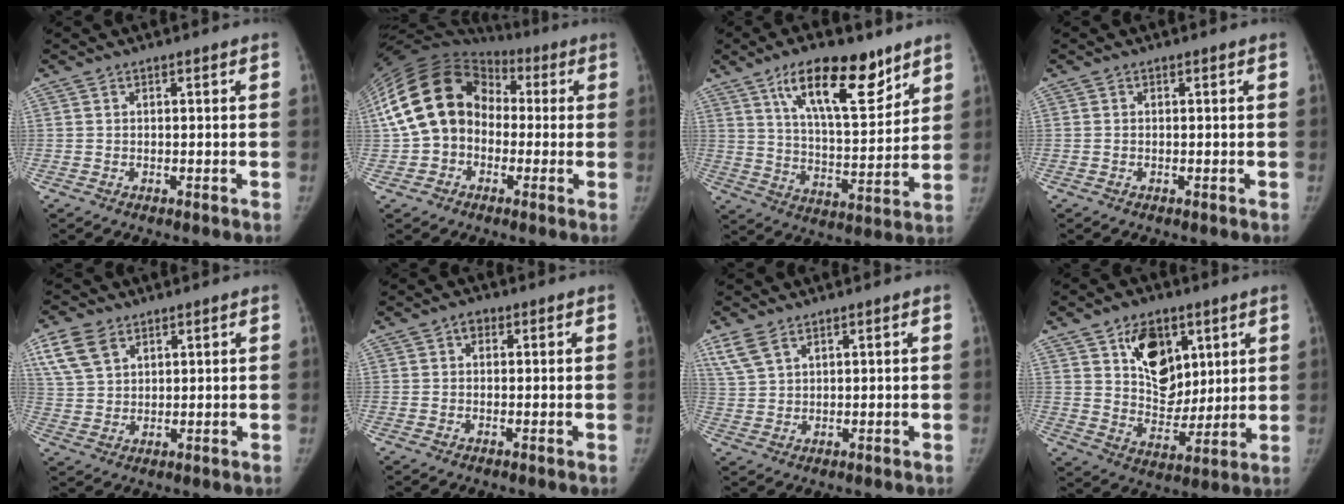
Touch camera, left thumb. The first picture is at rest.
{"total": 19.4, "force": [0.3, 15.4, 11.8], "torque": [-0.232, 0.048, -0.001]}
{"total": 15.6, "force": [10.0, 5.5, 10.6], "torque": [-0.141, -0.060, 0.174]}
{"total": 0.0}
{"total": 8.5, "force": [4.7, 5.2, 4.7], "torque": [-0.090, -0.005, 0.099]}
{"total": 1.6, "force": [0.6, 1.2, 0.8], "torque": [-0.002, 0.002, 0.004]}
{"total": 5.2, "force": [3.5, 2.3, 3.0], "torque": [-0.065, -0.002, 0.083]}
{"total": 14.0, "force": [6.4, 9.3, 8.2], "torque": [-0.084, -0.042, 0.118]}